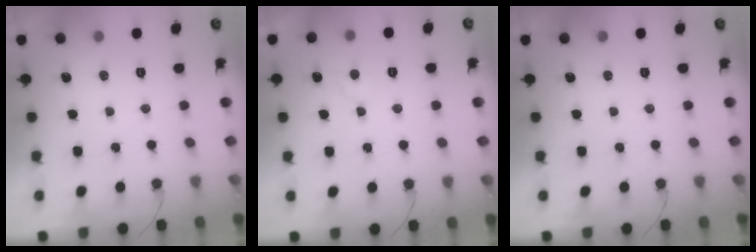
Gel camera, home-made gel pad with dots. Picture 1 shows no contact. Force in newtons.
{"total": 4.5, "press": 4.4, "slide": 0.4}
{"total": 0.0}